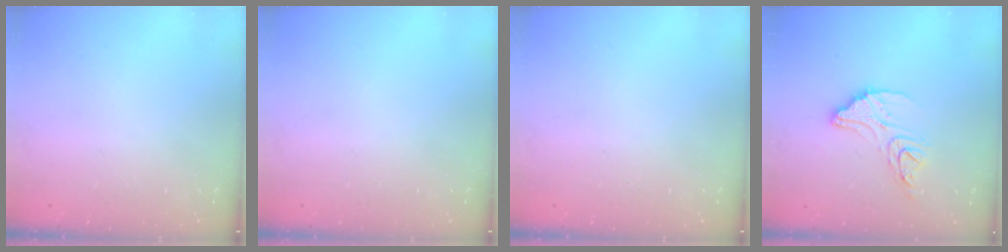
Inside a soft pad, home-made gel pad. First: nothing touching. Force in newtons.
{"total": 0.0}
{"total": 0.0}
{"total": 13.1, "press": 13.1, "slide": 1.1}